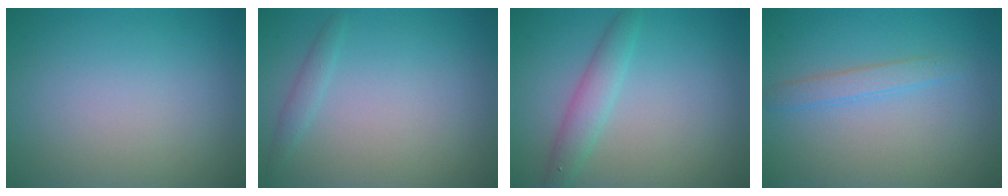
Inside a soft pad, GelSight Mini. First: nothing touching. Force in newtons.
{"total": 1.0, "press": 1.0, "slide": 0.1}
{"total": 2.5, "press": 2.5, "slide": 0.2}
{"total": 1.7, "press": 1.7, "slide": 0.0}